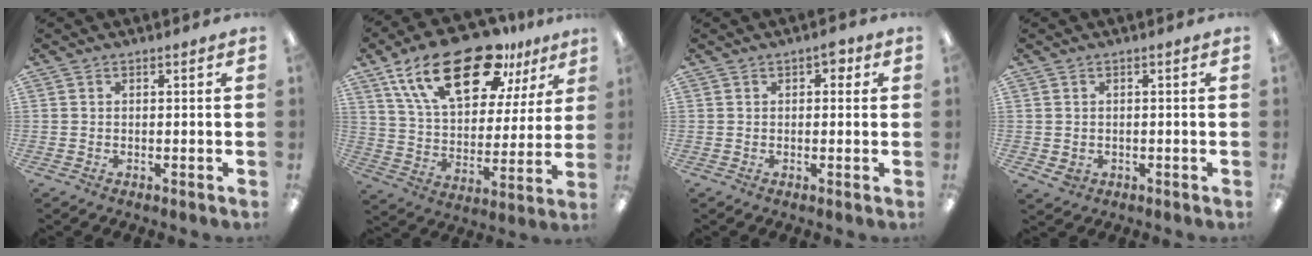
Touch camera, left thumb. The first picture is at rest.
{"total": 24.0, "force": [14.9, 11.0, 15.2], "torque": [-0.263, -0.069, 0.259]}
{"total": 2.9, "force": [1.0, 1.7, 2.1], "torque": [-0.018, -0.003, 0.010]}
{"total": 1.9, "force": [-0.7, 1.7, 0.6], "torque": [-0.001, -0.003, -0.015]}